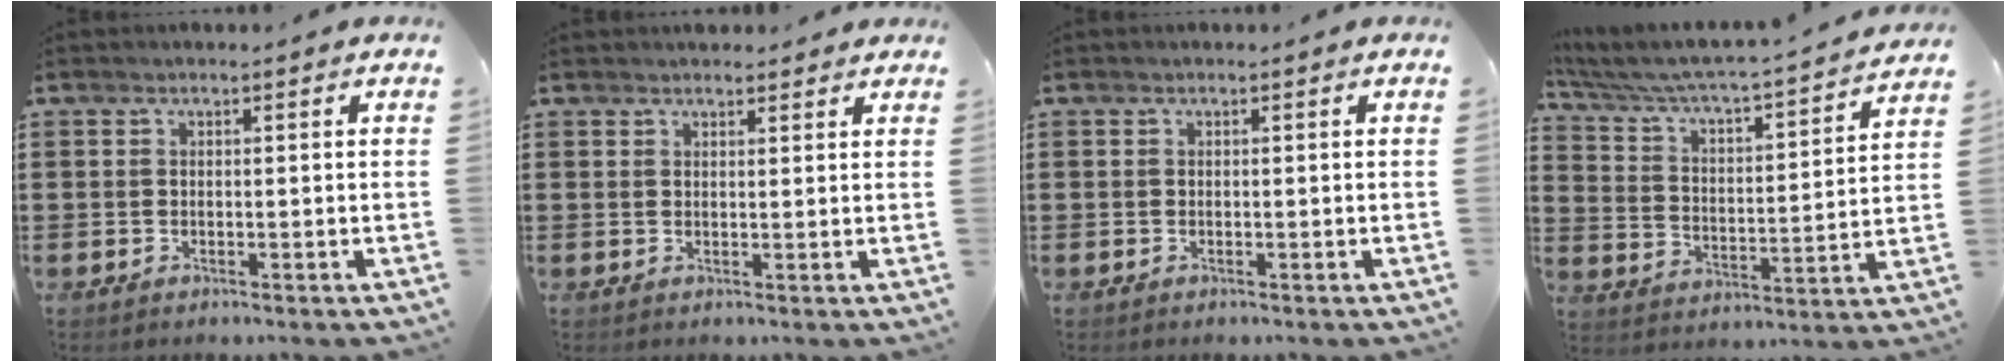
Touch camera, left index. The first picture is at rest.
{"total": 1.7, "force": [1.7, 0.4, 0.1], "torque": [0.003, -0.001, 0.031]}
{"total": 0.0}
{"total": 3.4, "force": [3.2, 0.0, 1.2], "torque": [-0.047, -0.040, 0.041]}